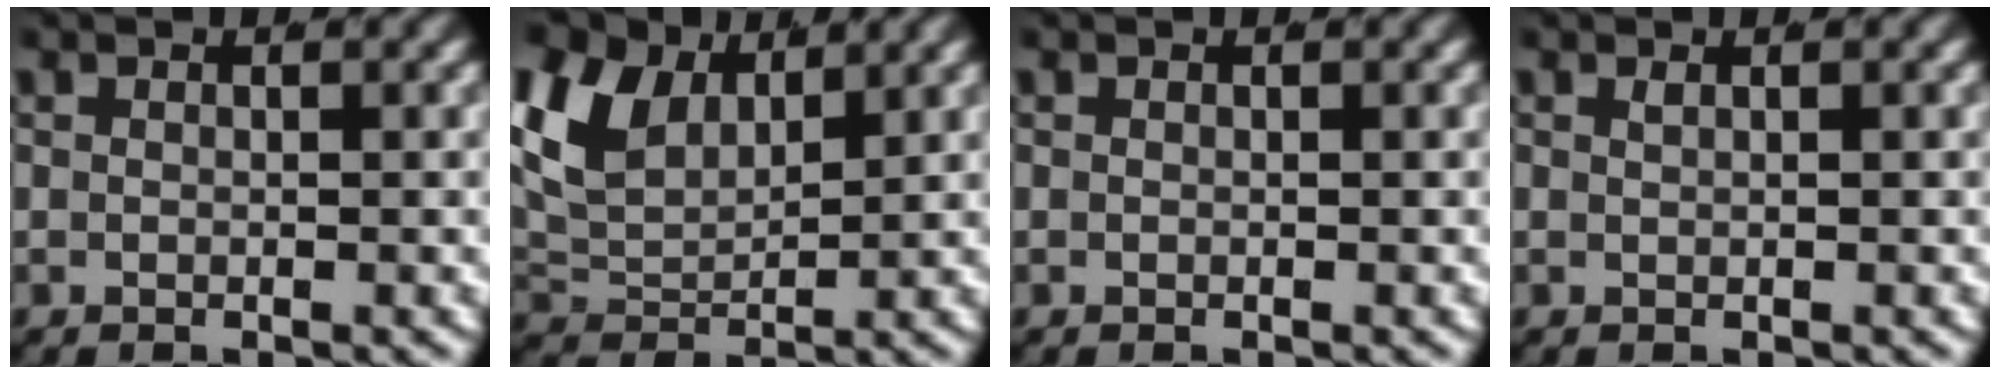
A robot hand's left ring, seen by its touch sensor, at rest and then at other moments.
{"total": 7.9, "force": [2.6, 5.8, 4.6], "torque": [-0.119, -0.014, 0.051]}
{"total": 0.0}
{"total": 0.8, "force": [0.2, -0.7, 0.3], "torque": [-0.001, -0.002, 0.009]}